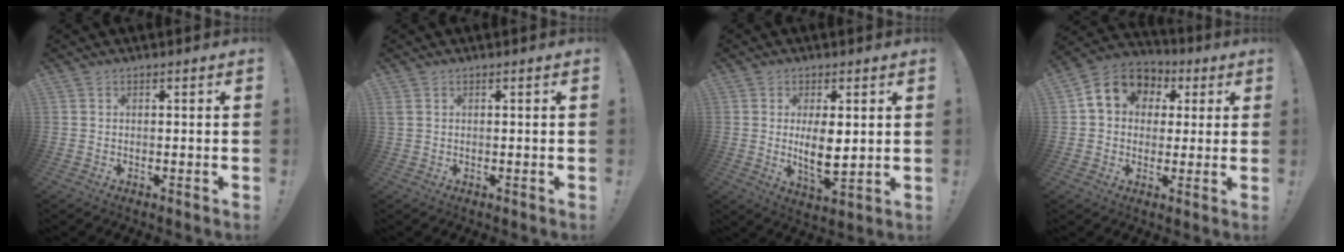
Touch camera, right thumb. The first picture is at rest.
{"total": 1.3, "force": [0.5, 0.9, 0.8], "torque": [-0.020, 0.004, 0.011]}
{"total": 8.5, "force": [0.9, 3.7, 7.6], "torque": [-0.117, -0.021, 0.013]}
{"total": 12.1, "force": [3.6, 9.9, 5.8], "torque": [-0.078, -0.007, 0.071]}